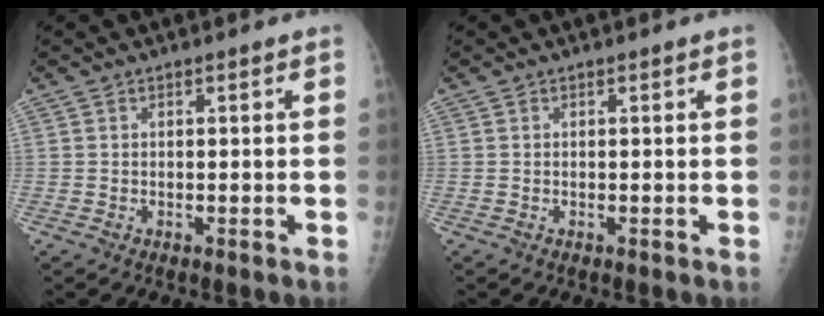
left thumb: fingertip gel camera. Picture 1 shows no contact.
{"total": 0.0}